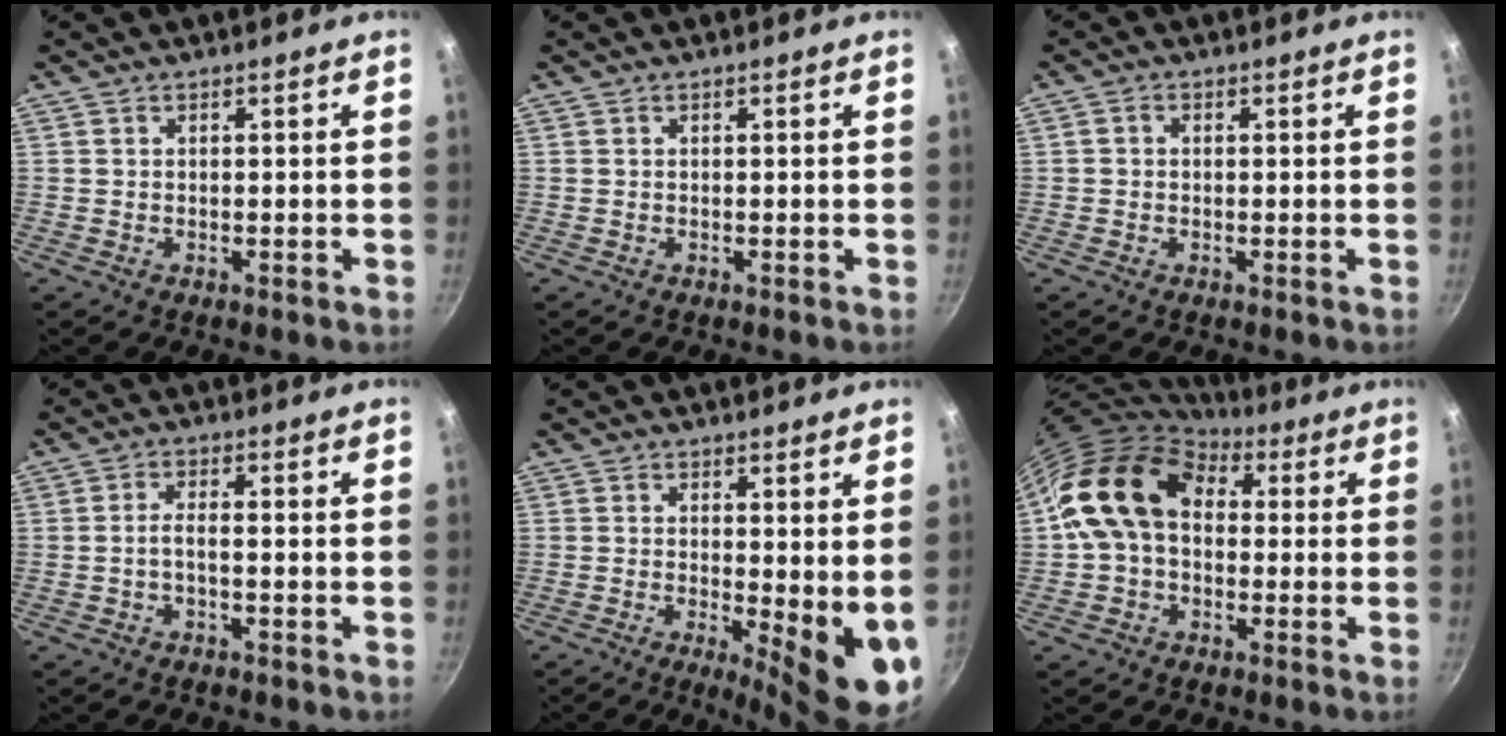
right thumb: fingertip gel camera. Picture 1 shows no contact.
{"total": 0.0}
{"total": 1.2, "force": [-0.1, 1.0, 0.6], "torque": [-0.011, 0.006, -0.002]}
{"total": 2.5, "force": [-1.0, 0.7, 2.2], "torque": [-0.053, 0.014, -0.024]}
{"total": 10.2, "force": [-0.9, 2.7, 9.8], "torque": [-0.117, -0.016, -0.006]}
{"total": 14.1, "force": [2.2, 10.3, 9.3], "torque": [-0.131, 0.025, 0.023]}